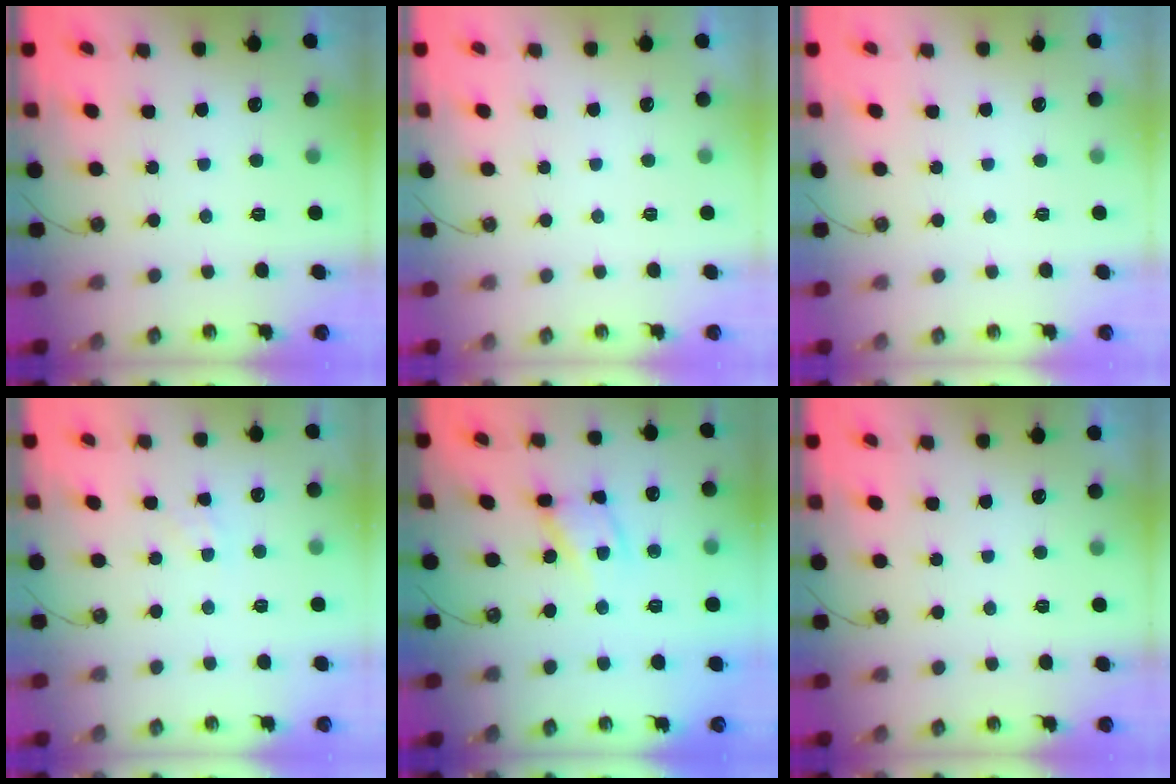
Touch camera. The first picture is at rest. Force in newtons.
{"total": 0.0}
{"total": 0.0}
{"total": 2.4, "press": 2.4, "slide": 0.4}
{"total": 12.0, "press": 12.0, "slide": 0.8}
{"total": 0.0}